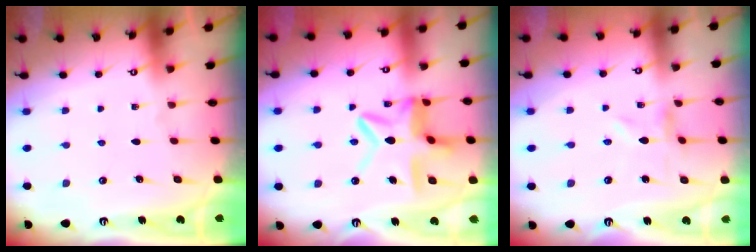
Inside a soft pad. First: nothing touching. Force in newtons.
{"total": 12.7, "press": 12.6, "slide": 1.0}
{"total": 0.0}